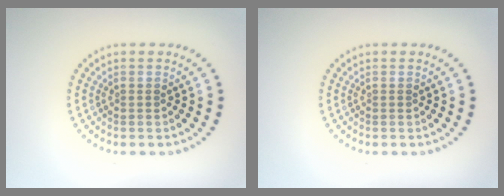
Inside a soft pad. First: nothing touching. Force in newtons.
{"total": 0.0}